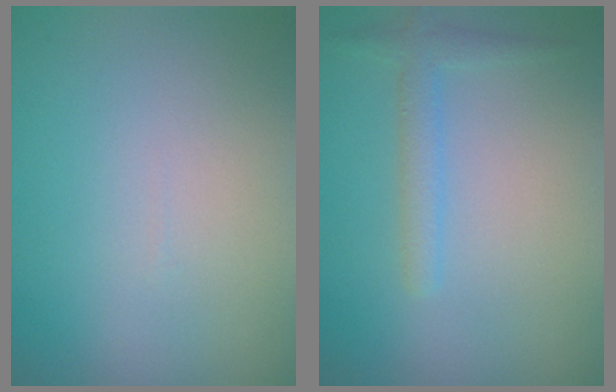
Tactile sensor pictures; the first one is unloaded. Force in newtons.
{"total": 1.4, "press": 1.4, "slide": 0.1}